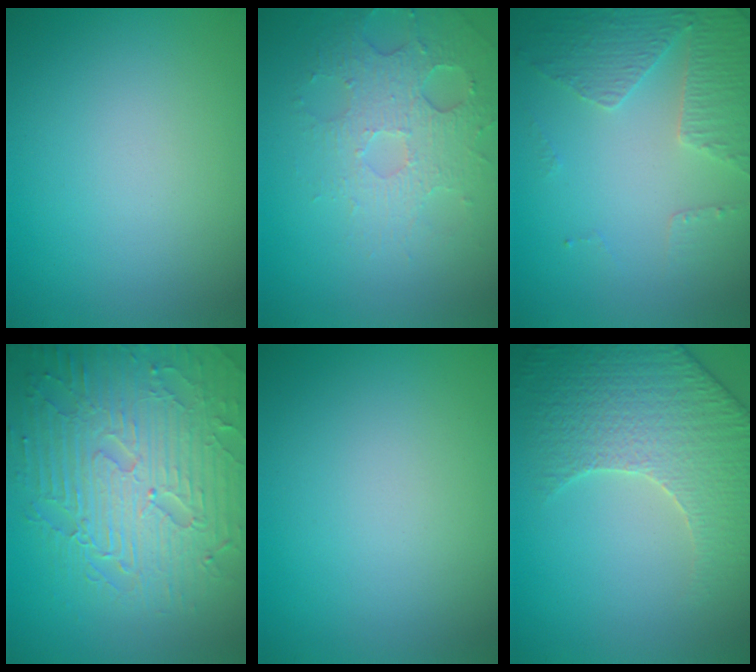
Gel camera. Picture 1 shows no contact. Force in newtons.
{"total": 3.5, "press": 3.2, "slide": 1.4}
{"total": 4.6, "press": 3.4, "slide": 3.1}
{"total": 9.2, "press": 6.3, "slide": 6.7}
{"total": 0.0}
{"total": 5.3, "press": 5.0, "slide": 1.7}